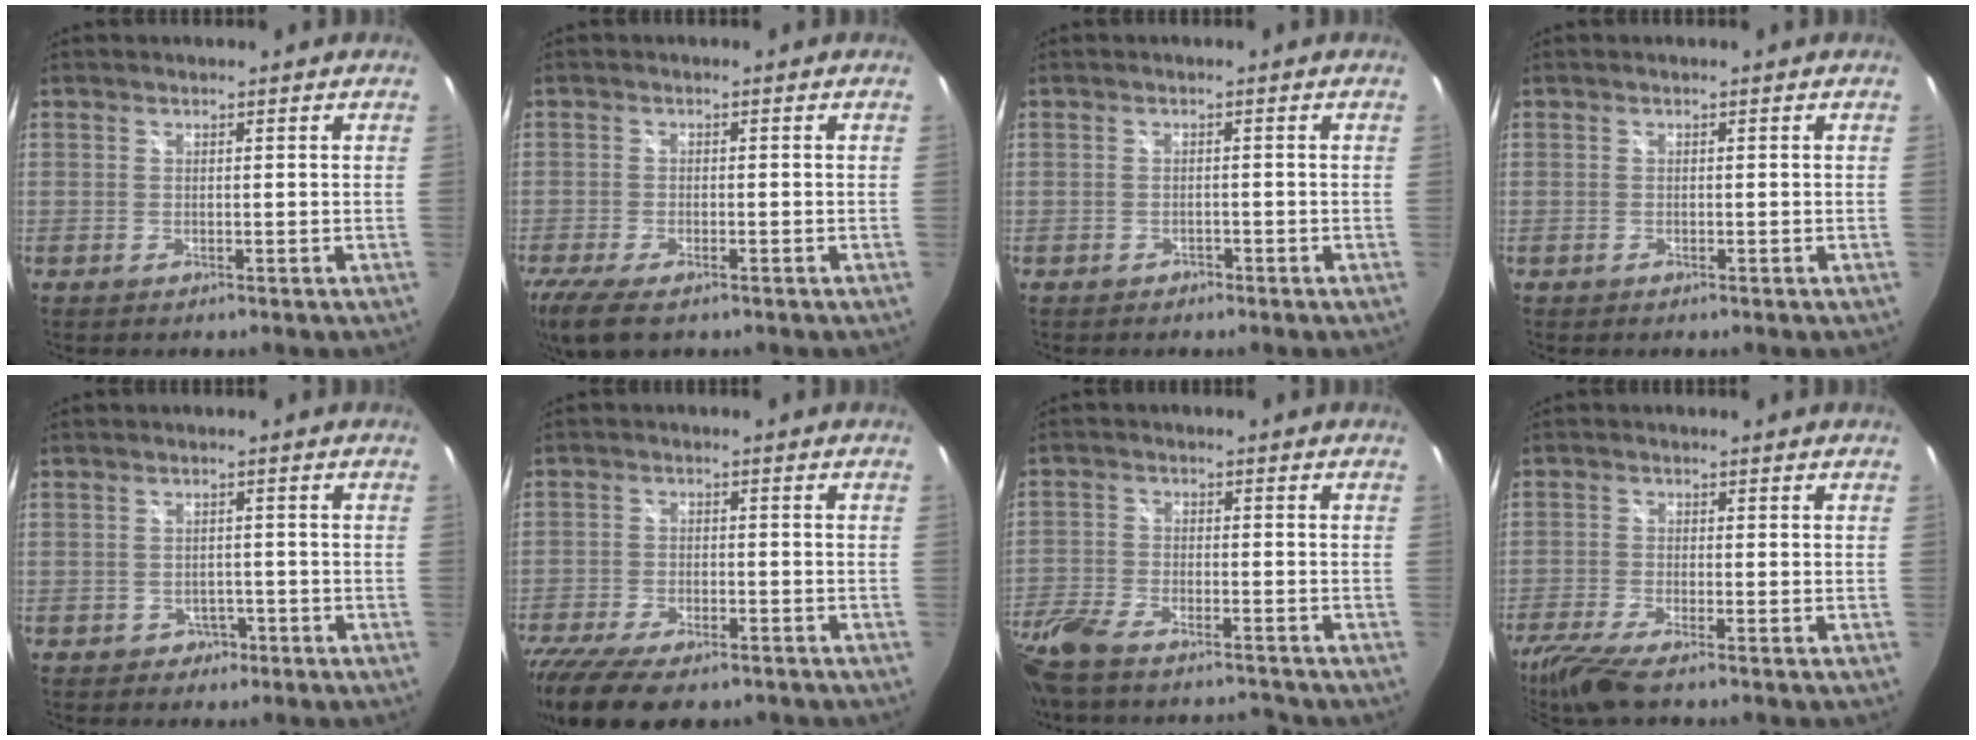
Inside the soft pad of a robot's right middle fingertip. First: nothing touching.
{"total": 8.9, "force": [-6.1, 3.1, 5.7], "torque": [-0.136, -0.041, -0.110]}
{"total": 1.3, "force": [-1.0, 0.8, 0.1], "torque": [-0.005, 0.000, -0.015]}
{"total": 0.0}
{"total": 3.0, "force": [-1.5, 2.5, 0.4], "torque": [-0.014, 0.004, -0.018]}
{"total": 15.6, "force": [-11.8, 5.9, 8.3], "torque": [-0.192, -0.050, -0.190]}
{"total": 14.1, "force": [-11.9, 4.1, 6.3], "torque": [-0.166, -0.025, -0.223]}
{"total": 8.4, "force": [-6.9, 0.6, 4.8], "torque": [-0.120, -0.035, -0.126]}